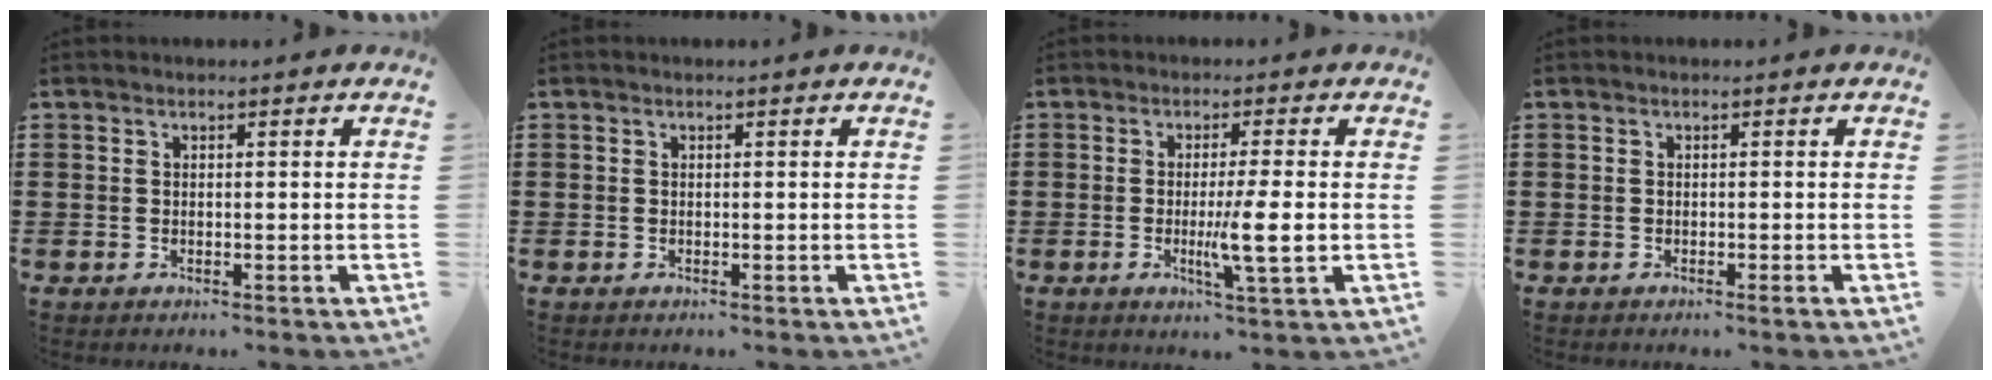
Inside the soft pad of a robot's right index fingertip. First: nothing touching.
{"total": 0.0}
{"total": 6.3, "force": [-0.8, 0.1, 6.2], "torque": [-0.107, -0.012, -0.016]}
{"total": 0.6, "force": [-0.3, -0.1, 0.5], "torque": [-0.009, -0.003, -0.005]}